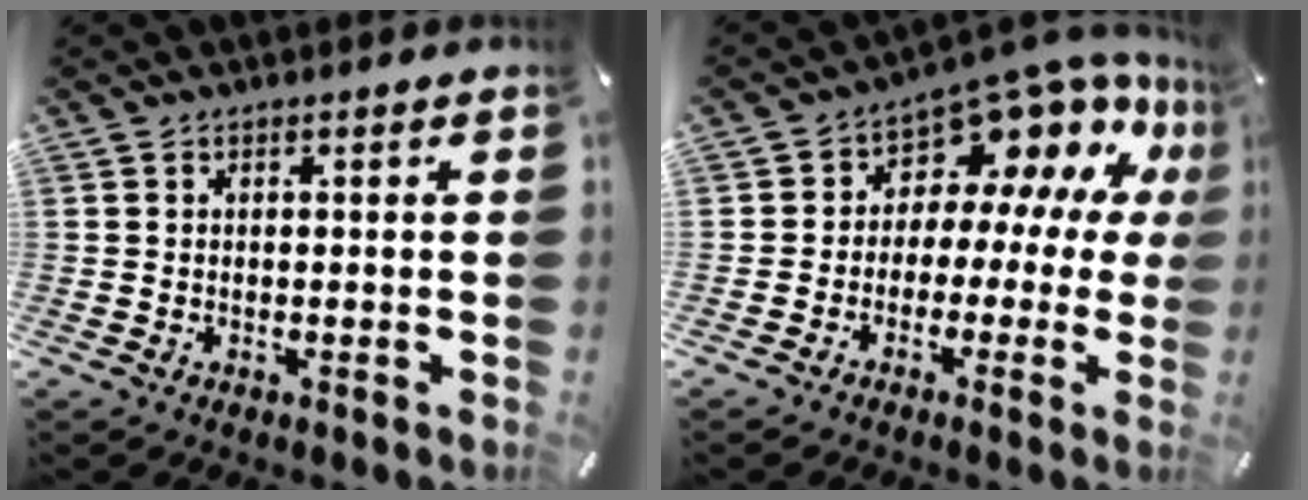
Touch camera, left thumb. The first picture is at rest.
{"total": 10.6, "force": [7.3, 6.0, 4.9], "torque": [-0.082, -0.075, 0.125]}